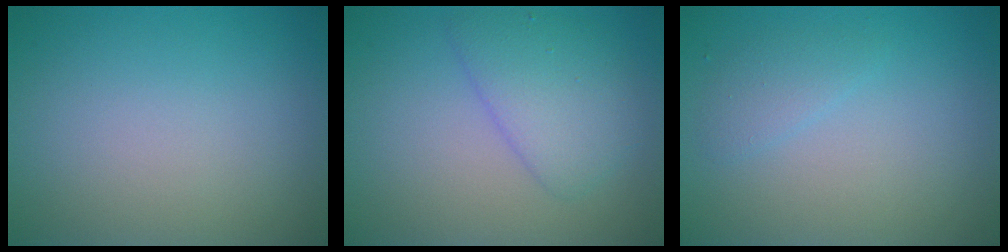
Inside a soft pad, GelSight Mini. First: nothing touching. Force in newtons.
{"total": 3.6, "press": 3.6, "slide": 0.2}
{"total": 1.3, "press": 1.3, "slide": 0.0}